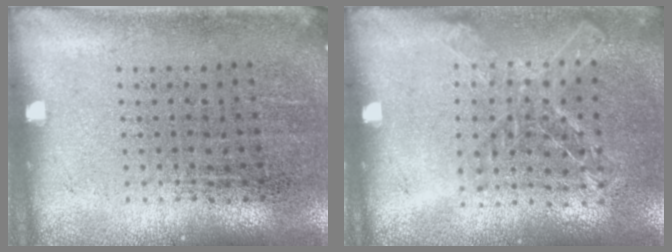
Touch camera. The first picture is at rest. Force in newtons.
{"total": 1.2, "press": 1.2, "slide": 0.1}